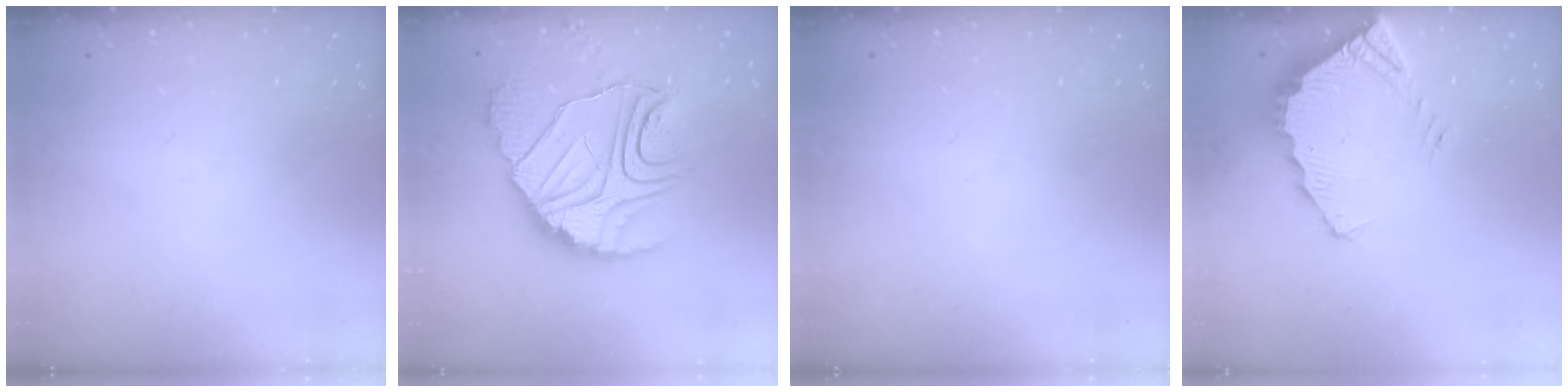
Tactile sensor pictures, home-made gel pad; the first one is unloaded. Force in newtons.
{"total": 15.6, "press": 15.6, "slide": 1.0}
{"total": 0.0}
{"total": 3.9, "press": 3.9, "slide": 0.3}